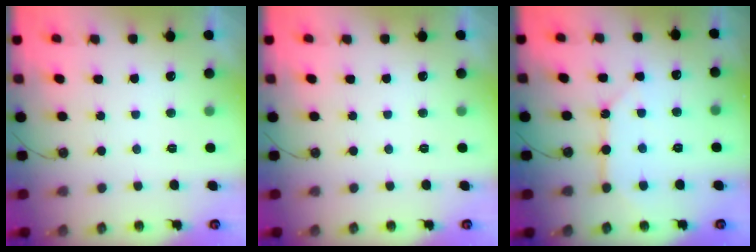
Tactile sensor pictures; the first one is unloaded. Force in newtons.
{"total": 0.0}
{"total": 8.3, "press": 8.3, "slide": 0.6}